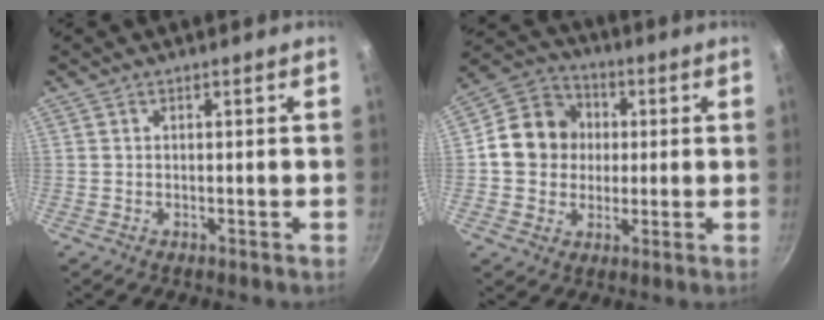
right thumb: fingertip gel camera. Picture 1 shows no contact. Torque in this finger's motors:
{"motor_torque": [0.64, 2.65, 0.78, -0.60, 0.04]}